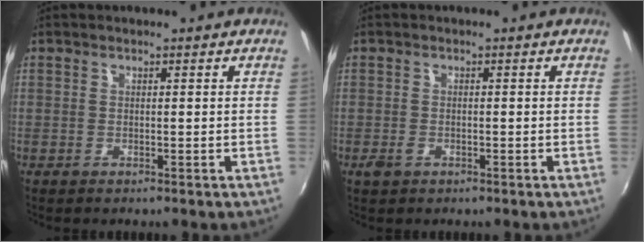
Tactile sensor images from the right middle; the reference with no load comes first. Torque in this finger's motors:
{"motor_torque": [0.45, -0.38, 0.05, 0.04]}